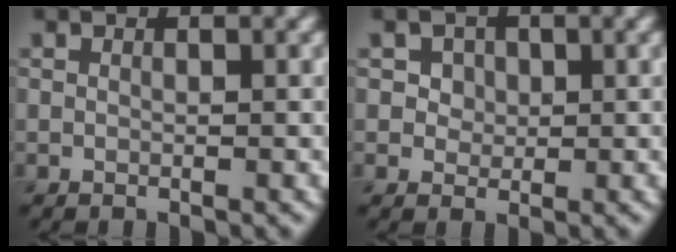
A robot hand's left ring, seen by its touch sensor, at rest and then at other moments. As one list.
[{"total": 3.5, "force": [1.6, 2.8, 1.6], "torque": [-0.033, 0.006, 0.023]}]